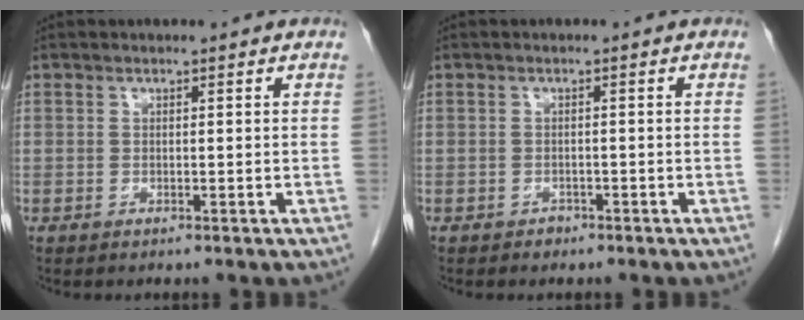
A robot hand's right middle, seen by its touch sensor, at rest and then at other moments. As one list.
[{"total": 1.0, "force": [-0.7, 0.7, 0.0], "torque": [-0.002, 0.003, -0.012]}]